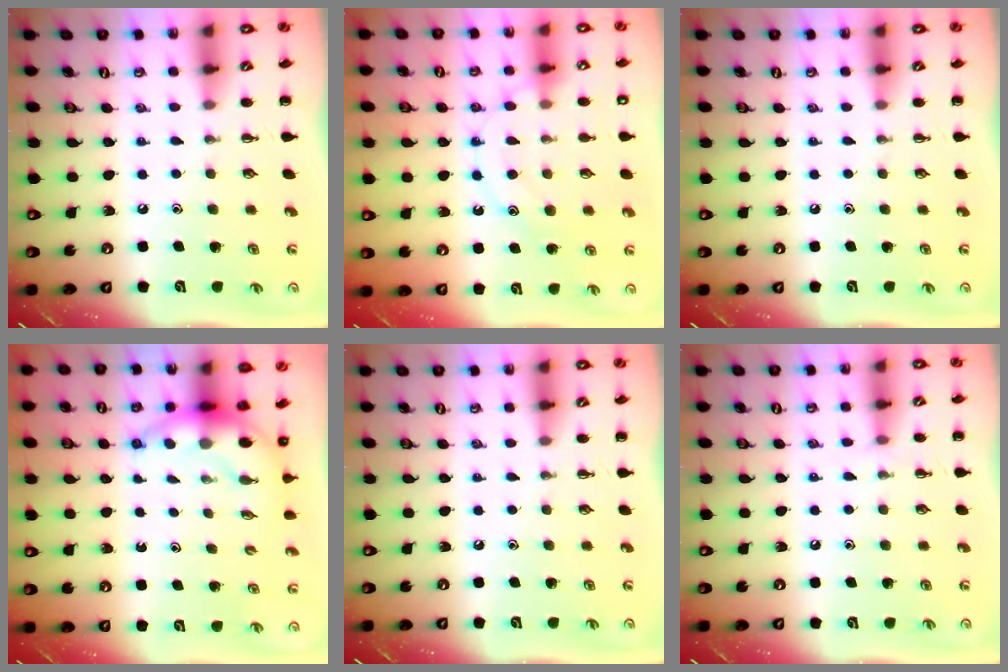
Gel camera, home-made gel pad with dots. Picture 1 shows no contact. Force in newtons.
{"total": 12.8, "press": 12.8, "slide": 0.7}
{"total": 0.0}
{"total": 6.7, "press": 6.4, "slide": 1.8}
{"total": 0.0}
{"total": 6.1, "press": 5.8, "slide": 2.0}